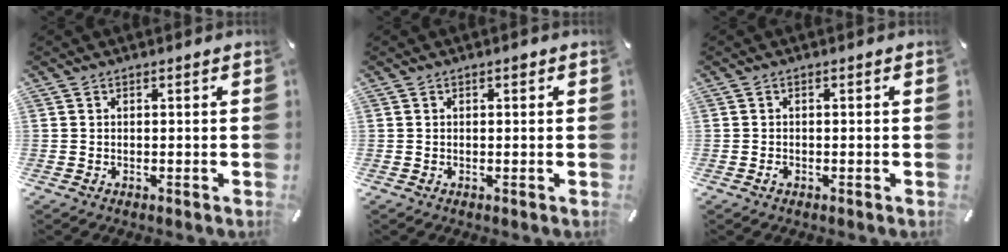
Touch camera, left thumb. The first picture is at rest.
{"total": 0.6, "force": [0.2, 0.4, 0.4], "torque": [0.000, 0.001, 0.001]}
{"total": 0.8, "force": [-0.4, 0.5, 0.5], "torque": [-0.011, 0.000, -0.008]}